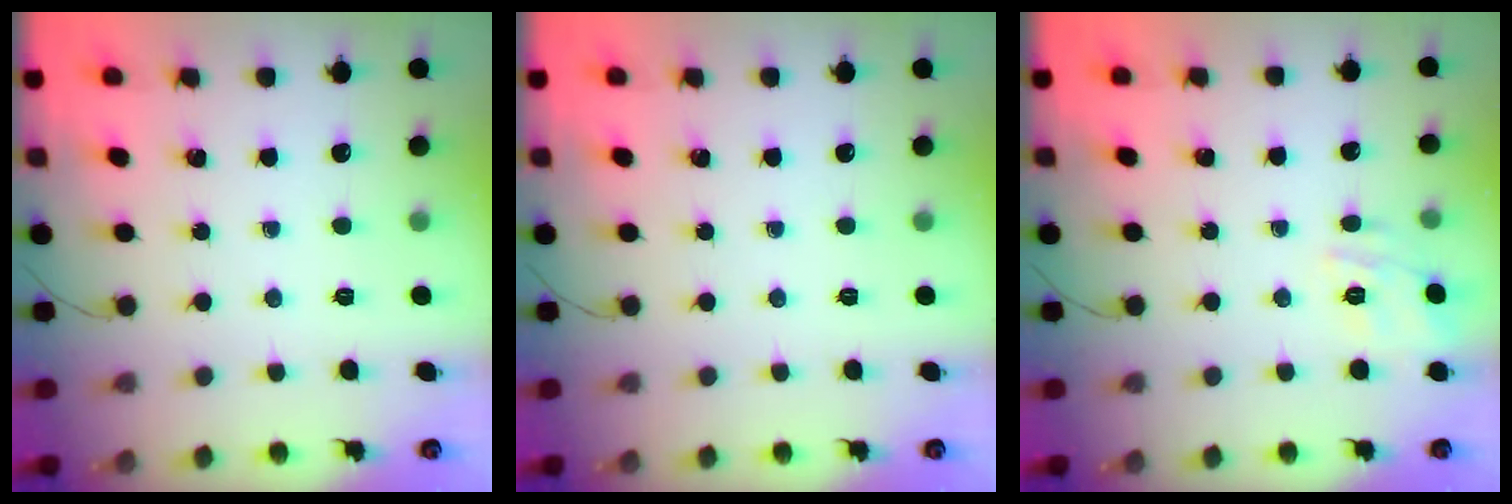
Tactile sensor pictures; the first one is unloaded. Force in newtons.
{"total": 0.0}
{"total": 5.3, "press": 5.2, "slide": 1.1}